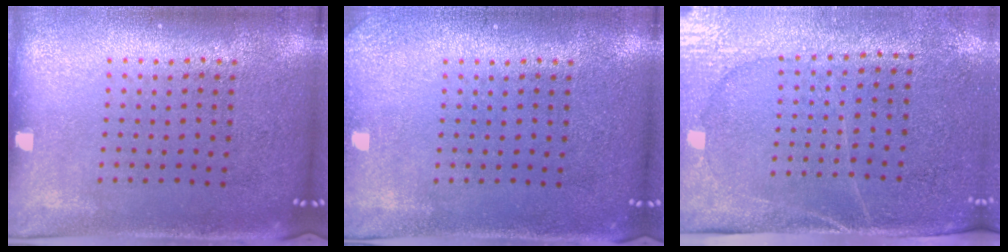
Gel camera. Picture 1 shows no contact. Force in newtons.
{"total": 1.1, "press": 1.1, "slide": 0.1}
{"total": 2.9, "press": 2.6, "slide": 1.3}